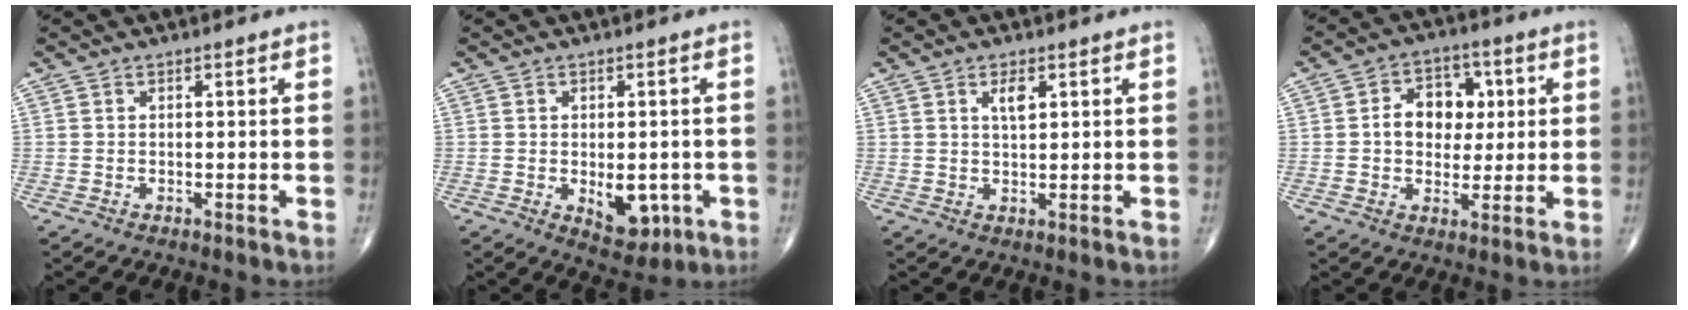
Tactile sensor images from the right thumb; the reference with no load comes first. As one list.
[{"total": 7.1, "force": [-1.7, 4.2, 5.5], "torque": [-0.047, -0.004, -0.011]}, {"total": 3.1, "force": [1.3, 1.2, 2.5], "torque": [-0.040, -0.007, 0.024]}, {"total": 9.8, "force": [1.3, 7.4, 6.2], "torque": [-0.048, 0.011, 0.016]}]